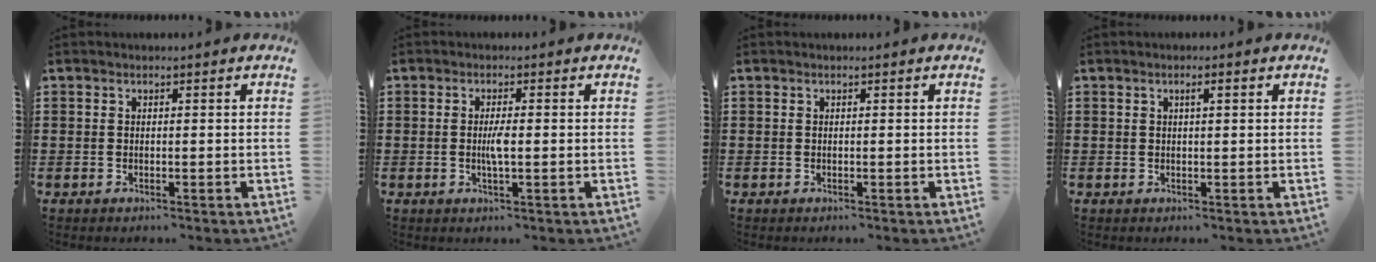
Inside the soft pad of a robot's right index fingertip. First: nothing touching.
{"total": 2.6, "force": [-0.3, 0.4, 2.6], "torque": [-0.056, -0.004, -0.009]}
{"total": 0.0}
{"total": 1.3, "force": [0.4, 0.2, 1.2], "torque": [-0.023, 0.002, 0.006]}